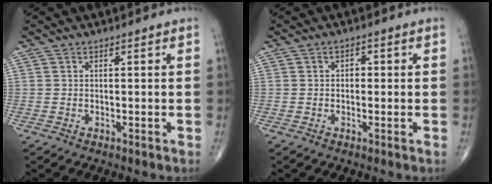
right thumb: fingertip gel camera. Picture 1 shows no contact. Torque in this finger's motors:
{"motor_torque": [-0.25, 0.04, 0.16, 0.07, 0.05]}